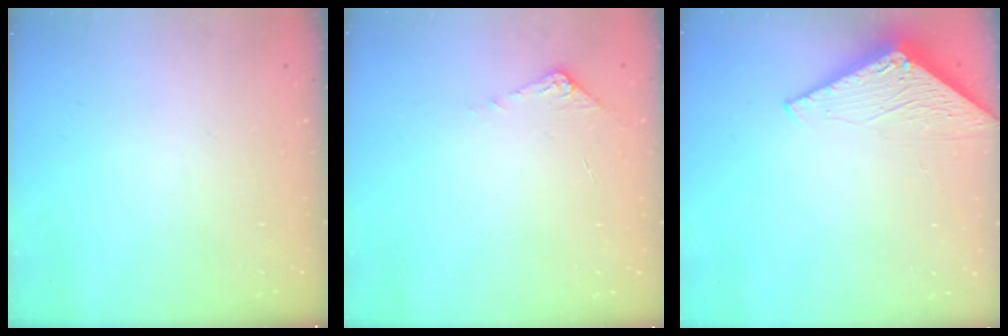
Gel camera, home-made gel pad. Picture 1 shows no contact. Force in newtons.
{"total": 6.5, "press": 6.4, "slide": 0.6}
{"total": 2.8, "press": 2.8, "slide": 0.2}